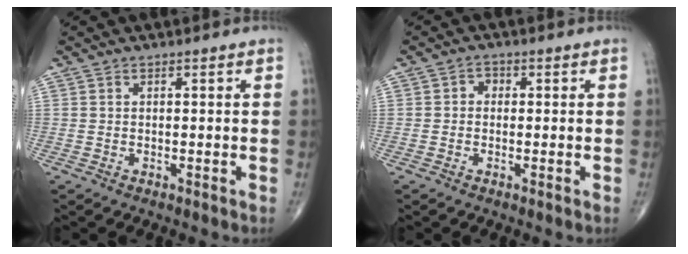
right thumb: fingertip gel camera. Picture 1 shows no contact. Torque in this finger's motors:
{"motor_torque": [0.52, 0.58, 0.33, 0.22, -0.01]}